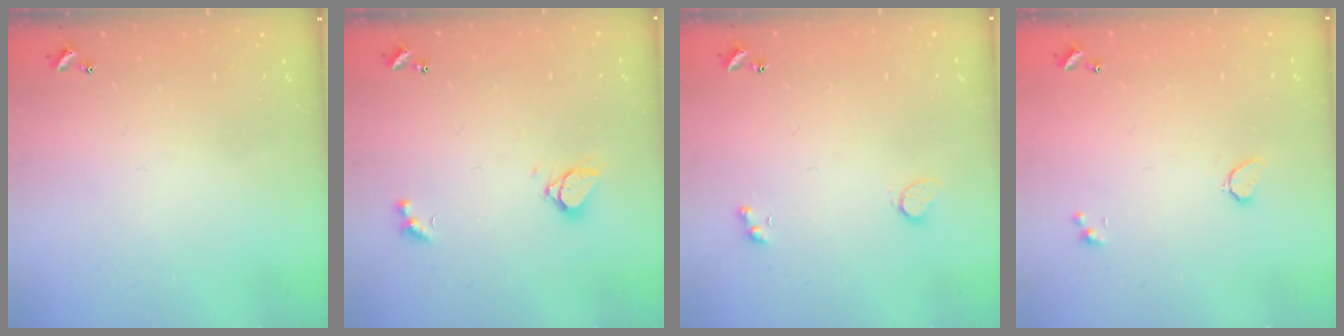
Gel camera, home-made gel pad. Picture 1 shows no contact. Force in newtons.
{"total": 2.1, "press": 2.0, "slide": 0.5}
{"total": 3.9, "press": 3.8, "slide": 1.1}
{"total": 0.6, "press": 0.4, "slide": 0.5}